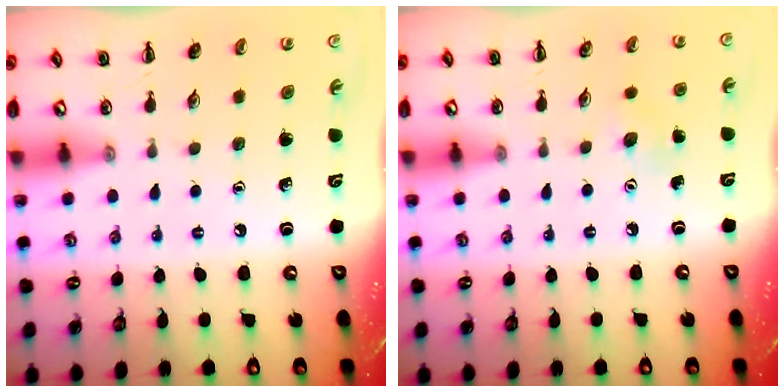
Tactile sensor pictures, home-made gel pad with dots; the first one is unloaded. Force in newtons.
{"total": 5.5, "press": 5.2, "slide": 1.6}